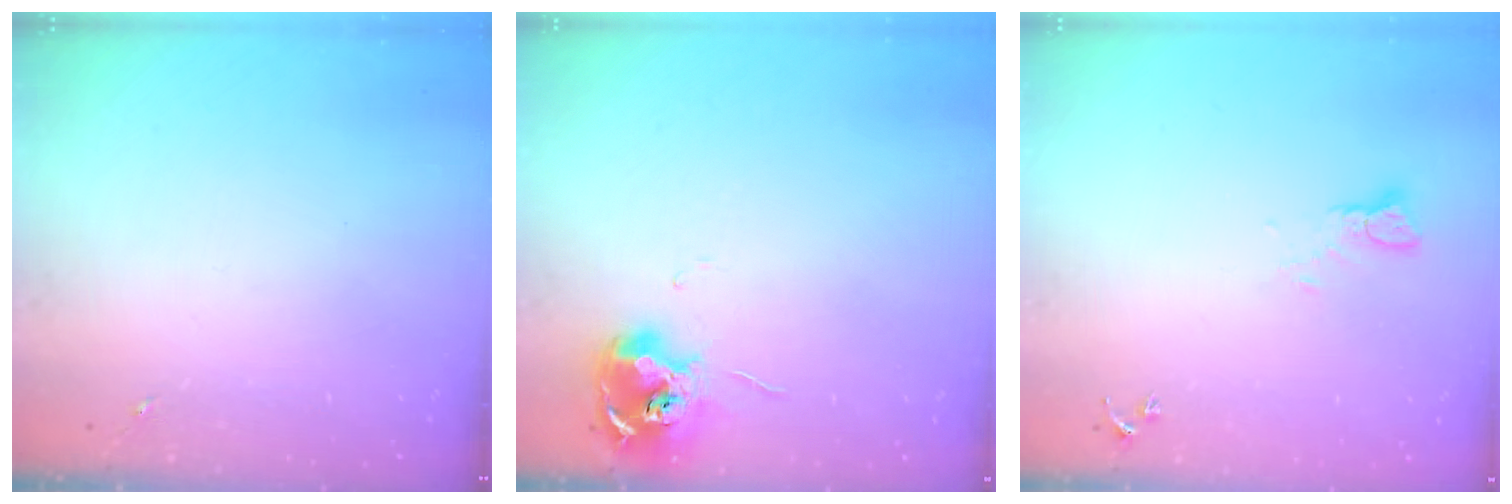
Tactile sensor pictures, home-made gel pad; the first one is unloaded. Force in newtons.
{"total": 11.7, "press": 11.6, "slide": 1.0}
{"total": 3.1, "press": 3.1, "slide": 0.2}